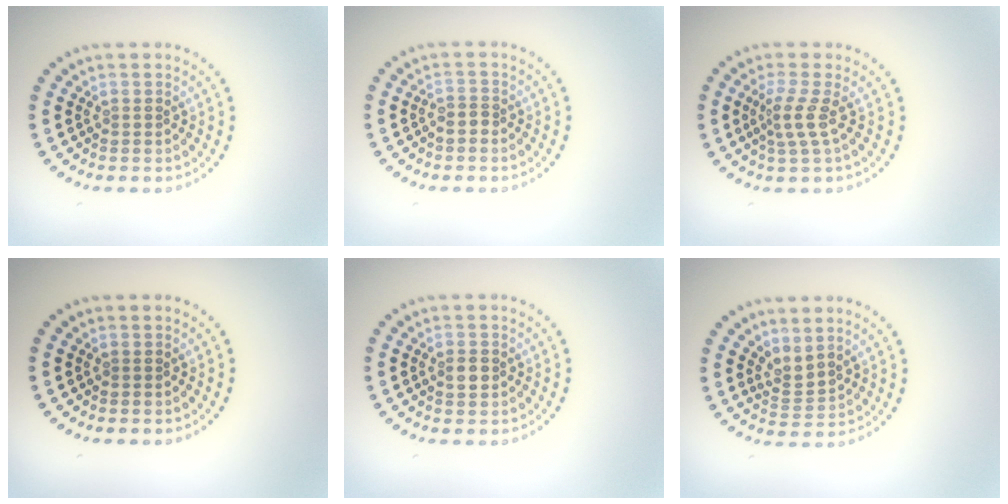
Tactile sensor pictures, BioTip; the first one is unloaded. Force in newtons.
{"total": 1.5, "press": 1.1, "slide": 0.9}
{"total": 2.3, "press": 1.5, "slide": 1.8}
{"total": 0.0}
{"total": 1.5, "press": 1.4, "slide": 0.2}
{"total": 2.3, "press": 1.5, "slide": 1.7}